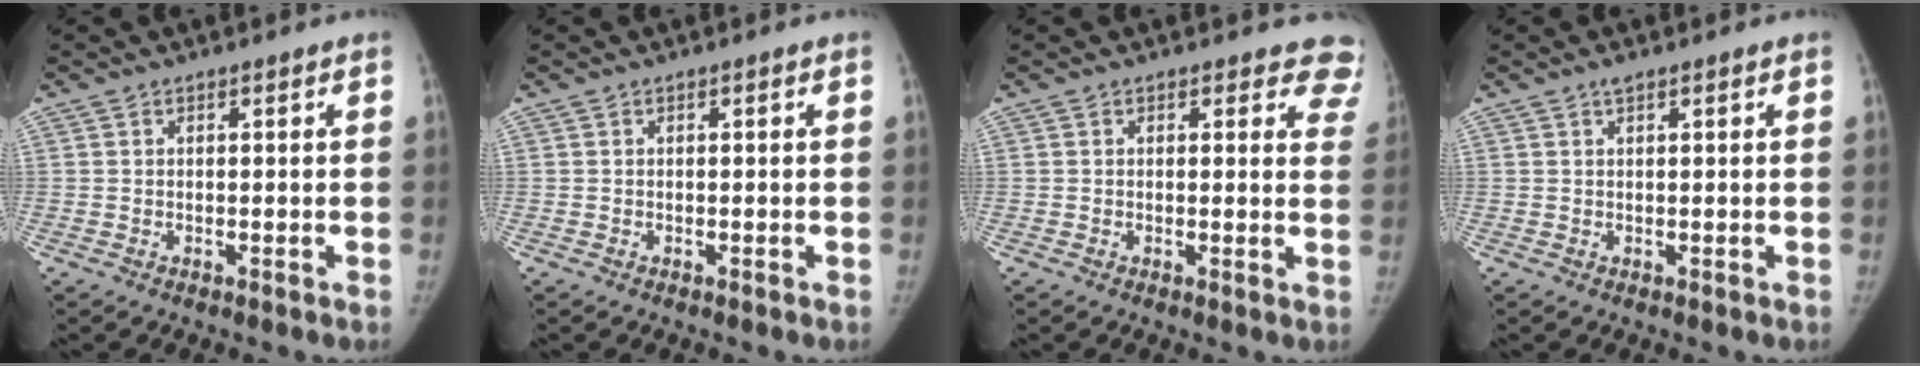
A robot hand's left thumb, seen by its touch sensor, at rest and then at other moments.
{"total": 0.0}
{"total": 6.9, "force": [6.1, 3.1, 1.0], "torque": [0.044, -0.024, 0.034]}
{"total": 1.0, "force": [0.7, 0.3, 0.6], "torque": [-0.005, 0.000, 0.013]}